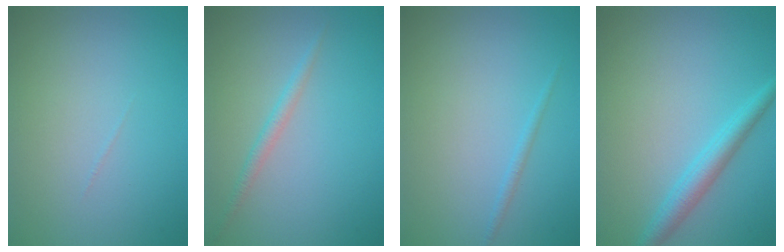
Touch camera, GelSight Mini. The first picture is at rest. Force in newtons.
{"total": 1.4, "press": 1.4, "slide": 0.1}
{"total": 0.8, "press": 0.8, "slide": 0.1}
{"total": 2.9, "press": 2.9, "slide": 0.1}